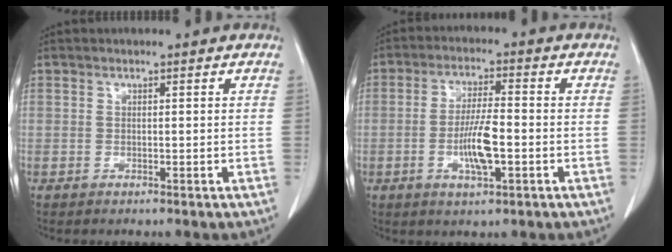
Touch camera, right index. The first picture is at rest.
{"total": 7.2, "force": [-1.9, 1.4, 6.8], "torque": [-0.131, 0.001, -0.031]}